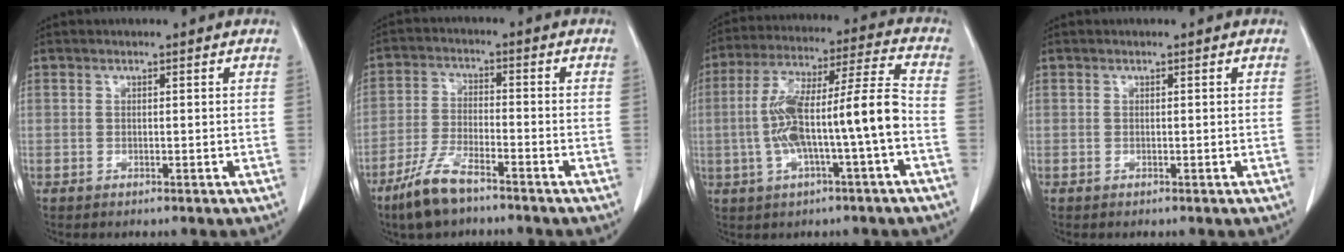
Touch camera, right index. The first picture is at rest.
{"total": 7.8, "force": [-5.8, 1.8, 5.0], "torque": [-0.112, -0.014, -0.110]}
{"total": 14.2, "force": [-2.5, 1.0, 13.9], "torque": [-0.260, 0.029, -0.042]}
{"total": 0.0}